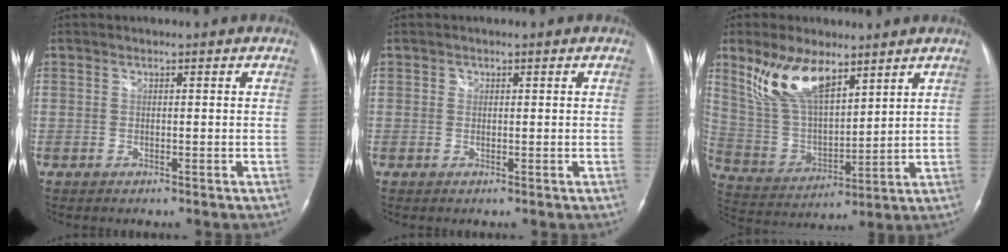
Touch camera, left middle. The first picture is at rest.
{"total": 0.7, "force": [0.1, 0.7, 0.0], "torque": [0.004, 0.002, 0.002]}
{"total": 12.4, "force": [8.0, 5.1, 7.9], "torque": [-0.164, 0.011, 0.166]}